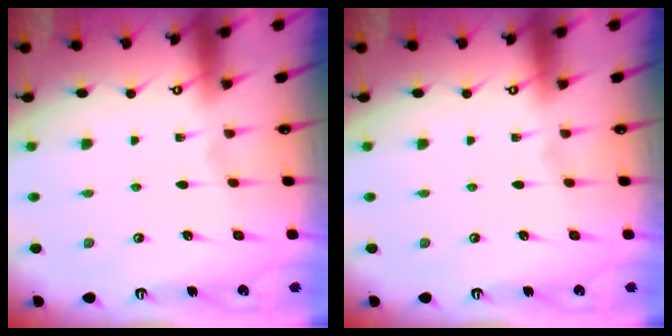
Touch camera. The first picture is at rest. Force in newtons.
{"total": 0.0}